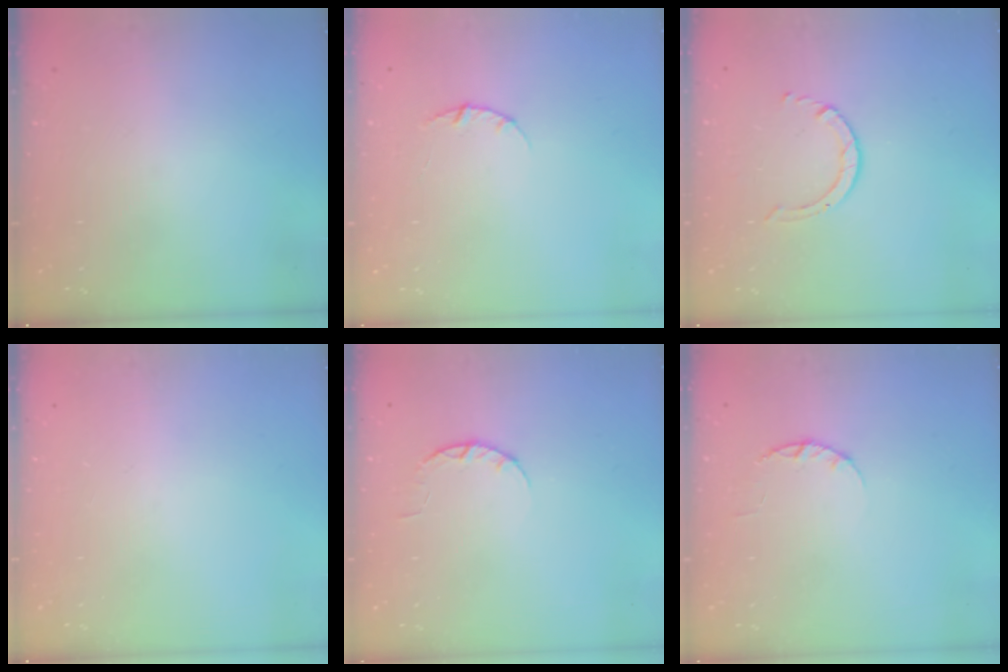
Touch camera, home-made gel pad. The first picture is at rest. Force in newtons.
{"total": 2.8, "press": 2.8, "slide": 0.4}
{"total": 2.5, "press": 2.4, "slide": 0.3}
{"total": 0.0}
{"total": 3.3, "press": 3.3, "slide": 0.5}
{"total": 2.4, "press": 2.3, "slide": 0.4}